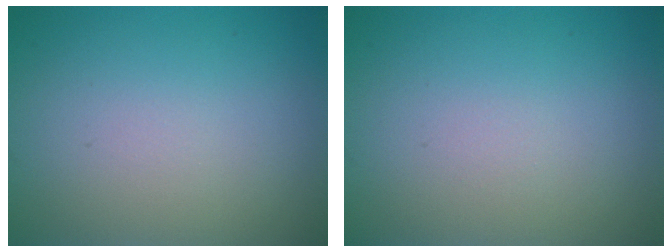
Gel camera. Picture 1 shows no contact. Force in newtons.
{"total": 0.0}